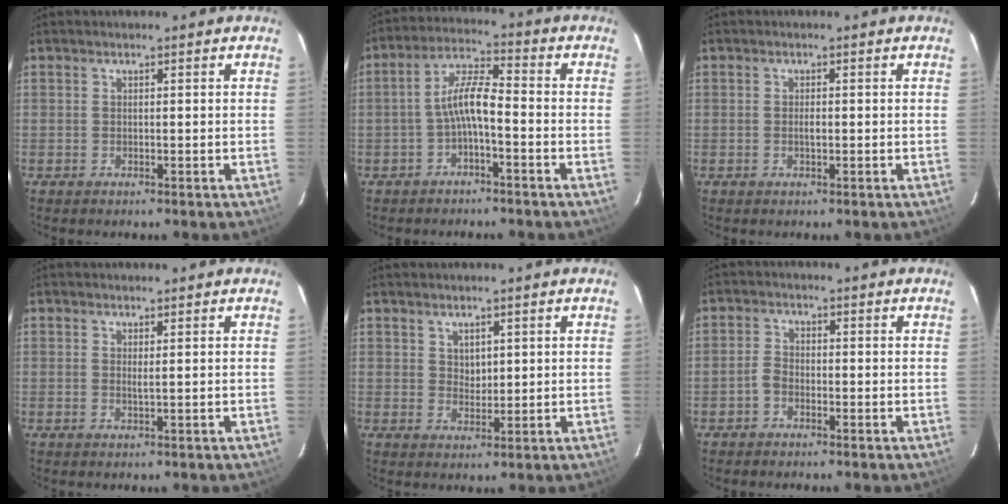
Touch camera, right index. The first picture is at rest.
{"total": 6.1, "force": [-2.4, 1.3, 5.5], "torque": [-0.118, 0.017, -0.045]}
{"total": 1.0, "force": [-0.2, 0.4, 0.9], "torque": [-0.016, -0.001, -0.003]}
{"total": 0.9, "force": [0.3, -0.2, 0.8], "torque": [-0.015, -0.002, 0.005]}
{"total": 2.4, "force": [1.4, 1.7, 1.0], "torque": [-0.011, 0.001, 0.027]}
{"total": 2.1, "force": [-1.4, 1.3, 1.0], "torque": [-0.021, 0.008, -0.029]}